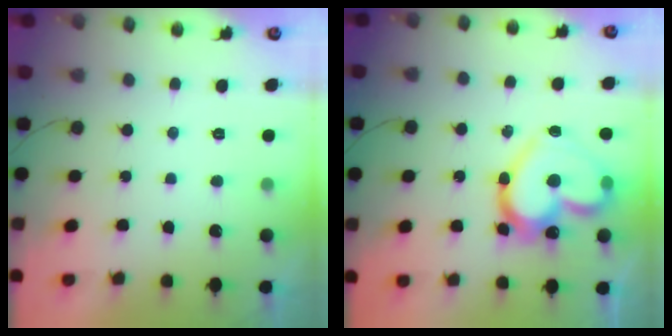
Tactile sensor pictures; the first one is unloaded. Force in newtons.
{"total": 21.5, "press": 21.5, "slide": 1.3}